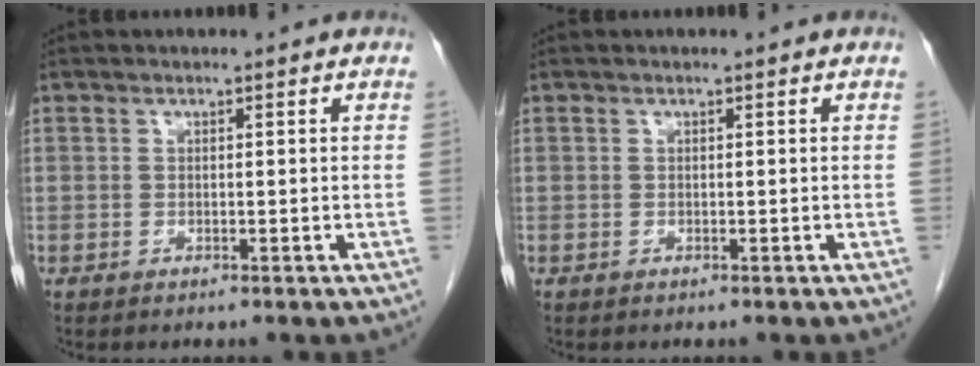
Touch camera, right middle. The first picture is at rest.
{"total": 0.0}